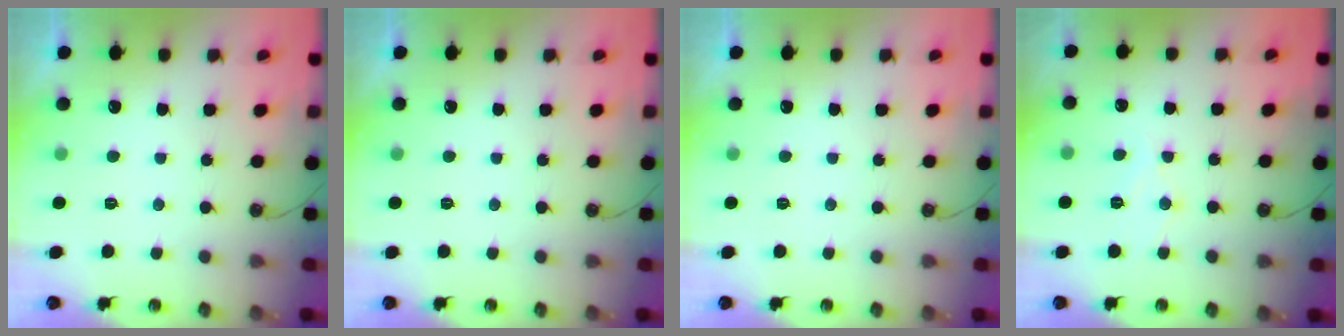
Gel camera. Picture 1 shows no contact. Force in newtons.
{"total": 0.0}
{"total": 0.0}
{"total": 7.6, "press": 7.5, "slide": 0.8}